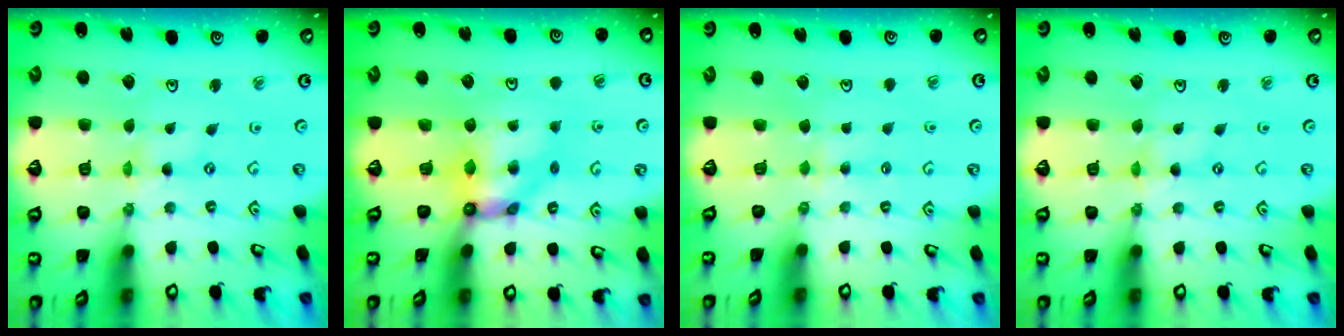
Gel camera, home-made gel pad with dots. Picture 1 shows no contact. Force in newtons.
{"total": 7.1, "press": 7.1, "slide": 0.4}
{"total": 2.4, "press": 2.4, "slide": 0.4}
{"total": 0.0}